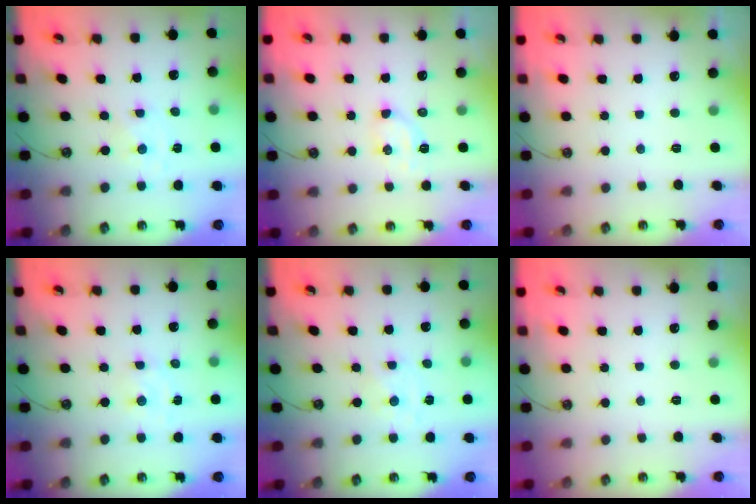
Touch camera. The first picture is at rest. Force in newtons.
{"total": 4.3, "press": 4.3, "slide": 0.4}
{"total": 0.0}
{"total": 1.9, "press": 1.9, "slide": 0.3}
{"total": 0.0}
{"total": 0.0}